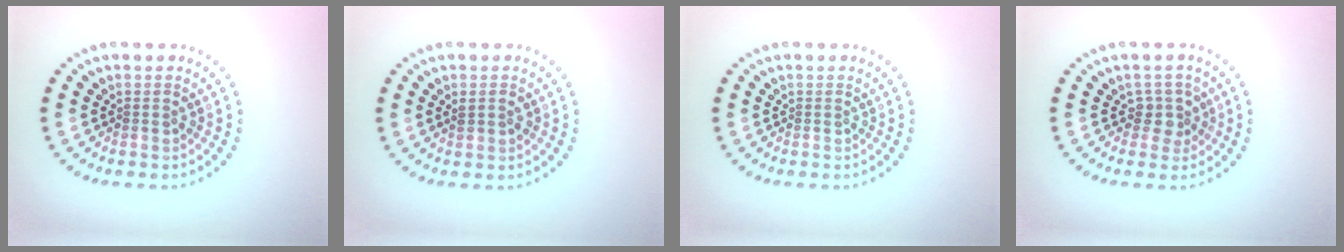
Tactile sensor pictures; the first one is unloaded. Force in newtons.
{"total": 1.2, "press": 1.2, "slide": 0.1}
{"total": 0.0}
{"total": 1.8, "press": 1.4, "slide": 1.1}